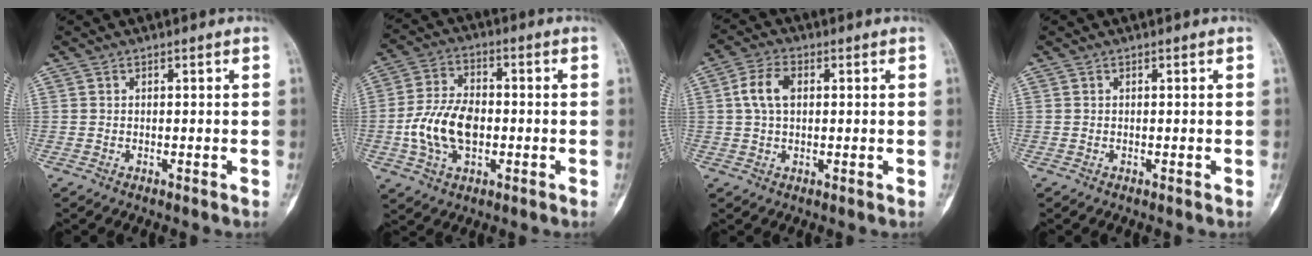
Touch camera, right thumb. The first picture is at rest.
{"total": 12.1, "force": [-1.8, 7.5, 9.3], "torque": [-0.172, 0.018, -0.035]}
{"total": 6.2, "force": [1.2, 3.6, 4.9], "torque": [-0.103, 0.013, 0.019]}
{"total": 0.0}